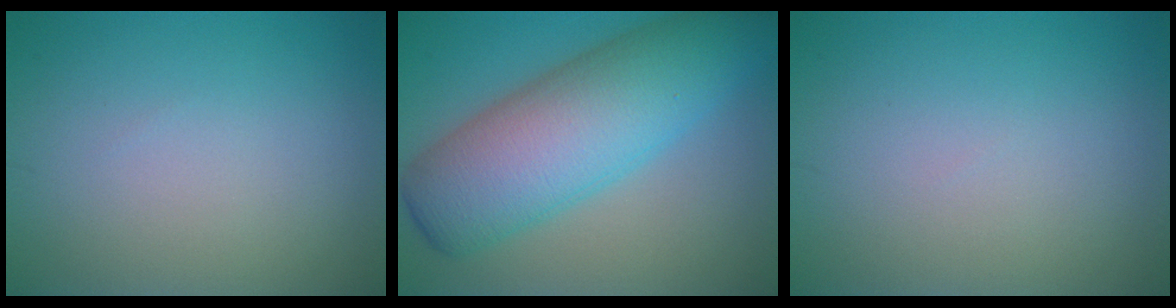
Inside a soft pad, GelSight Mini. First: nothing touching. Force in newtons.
{"total": 10.8, "press": 10.8, "slide": 0.2}
{"total": 0.0}